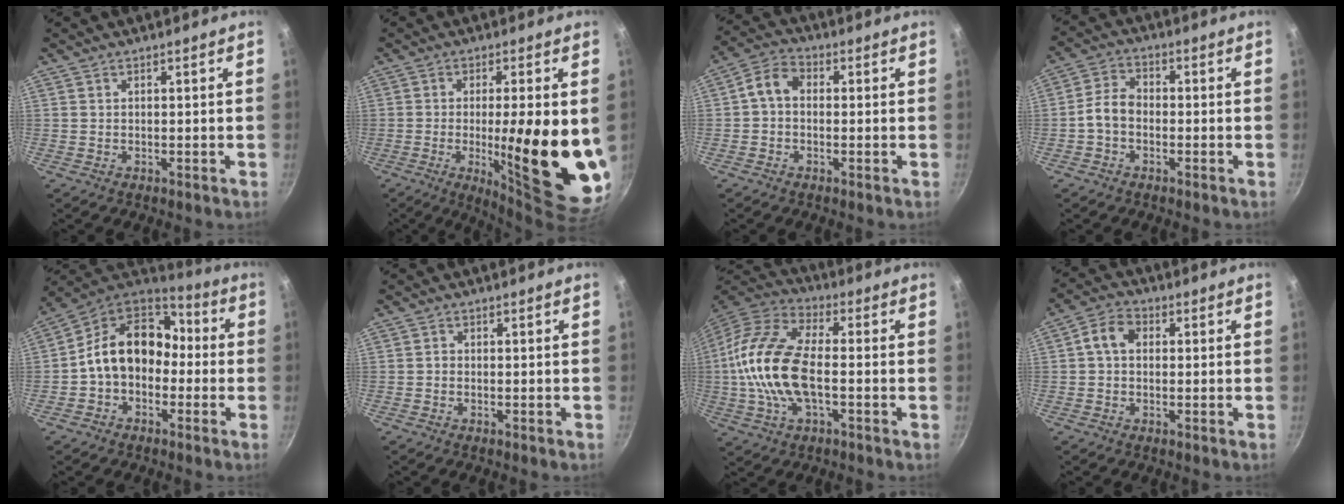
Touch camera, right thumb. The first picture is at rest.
{"total": 19.9, "force": [-1.7, 4.4, 19.3], "torque": [-0.262, -0.024, -0.017]}
{"total": 5.2, "force": [-0.1, 3.7, 3.7], "torque": [-0.071, 0.023, -0.019]}
{"total": 5.0, "force": [-1.4, 3.6, 3.2], "torque": [-0.055, 0.029, -0.039]}
{"total": 15.3, "force": [-1.1, 11.6, 9.8], "torque": [-0.122, 0.055, -0.038]}
{"total": 0.5, "force": [-0.2, 0.5, 0.1], "torque": [0.000, 0.003, -0.007]}
{"total": 17.9, "force": [-1.4, 8.5, 15.7], "torque": [-0.305, 0.033, -0.043]}
{"total": 5.2, "force": [0.7, 3.8, 3.5], "torque": [-0.060, 0.017, -0.001]}